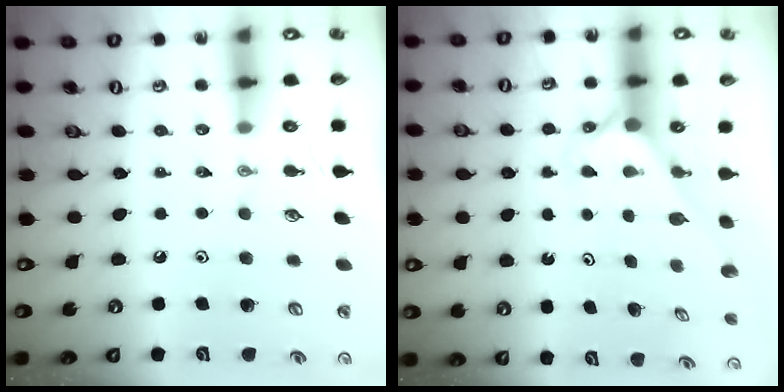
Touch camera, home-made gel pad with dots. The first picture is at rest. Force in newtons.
{"total": 2.2, "press": 2.2, "slide": 0.1}